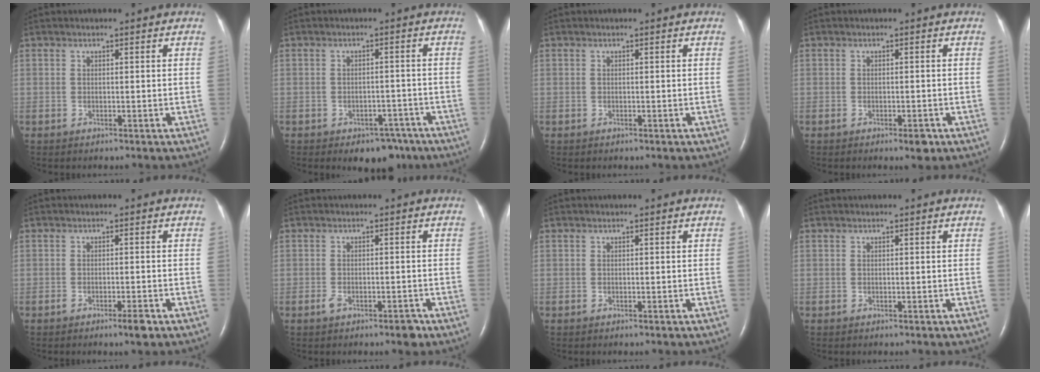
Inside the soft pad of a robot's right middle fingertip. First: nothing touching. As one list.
[{"total": 5.4, "force": [-3.9, 3.2, 2.1], "torque": [-0.017, 0.012, -0.045]}, {"total": 0.0}, {"total": 2.0, "force": [-1.2, 0.7, 1.5], "torque": [-0.022, -0.001, -0.013]}, {"total": 2.2, "force": [-1.5, 0.1, 1.6], "torque": [-0.029, -0.002, -0.023]}, {"total": 2.8, "force": [-1.7, 0.9, 2.0], "torque": [-0.035, 0.000, -0.026]}, {"total": 0.0}, {"total": 0.0}]